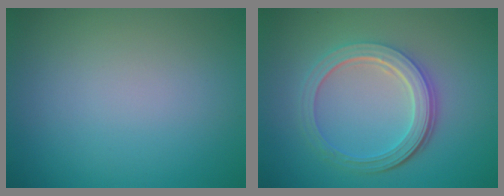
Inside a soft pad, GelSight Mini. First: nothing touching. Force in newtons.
{"total": 5.1, "press": 3.7, "slide": 3.5}